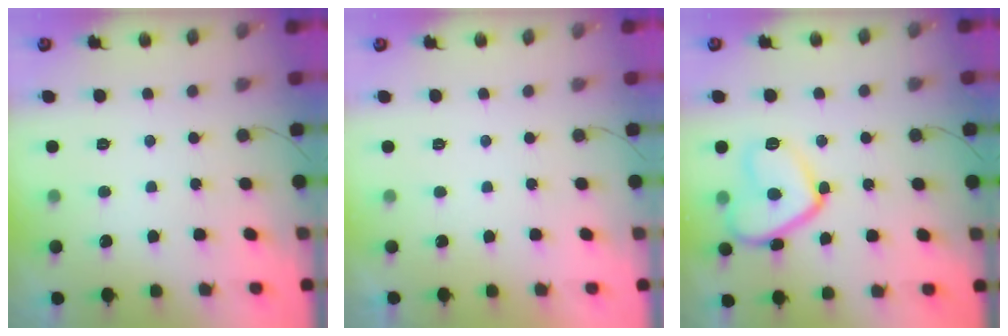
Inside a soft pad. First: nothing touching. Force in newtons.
{"total": 2.3, "press": 2.3, "slide": 0.4}
{"total": 13.2, "press": 13.1, "slide": 1.2}